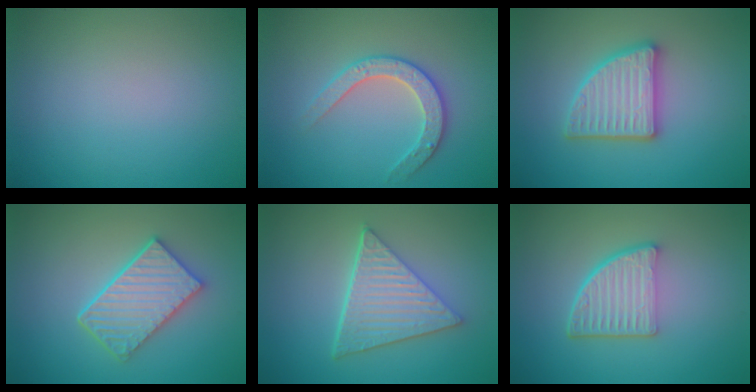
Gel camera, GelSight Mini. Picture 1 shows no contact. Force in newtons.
{"total": 2.8, "press": 2.8, "slide": 0.3}
{"total": 4.9, "press": 4.8, "slide": 0.8}
{"total": 5.0, "press": 4.2, "slide": 2.8}
{"total": 5.9, "press": 4.3, "slide": 4.0}
{"total": 5.2, "press": 3.6, "slide": 3.7}